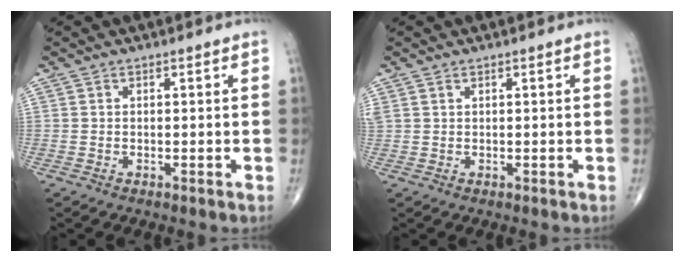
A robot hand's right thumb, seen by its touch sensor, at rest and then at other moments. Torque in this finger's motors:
{"motor_torque": [-0.06, -0.06, 0.27, 0.23, -0.01]}